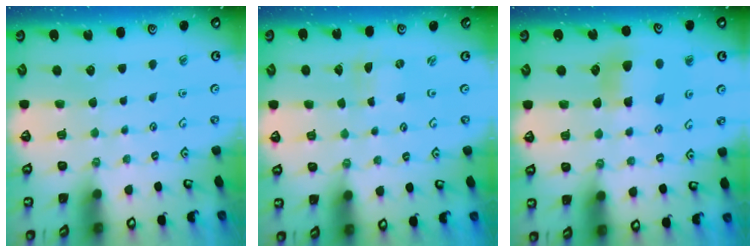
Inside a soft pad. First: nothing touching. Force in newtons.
{"total": 0.0}
{"total": 6.1, "press": 6.1, "slide": 0.6}